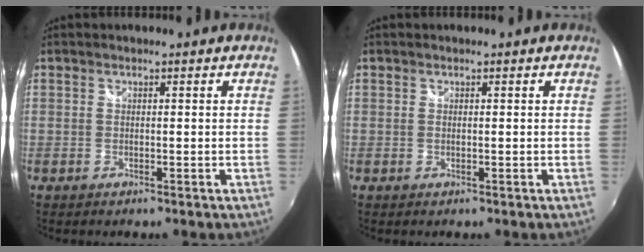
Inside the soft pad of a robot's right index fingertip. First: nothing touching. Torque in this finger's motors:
{"motor_torque": [0.07, 0.07, -0.01, 0.00]}